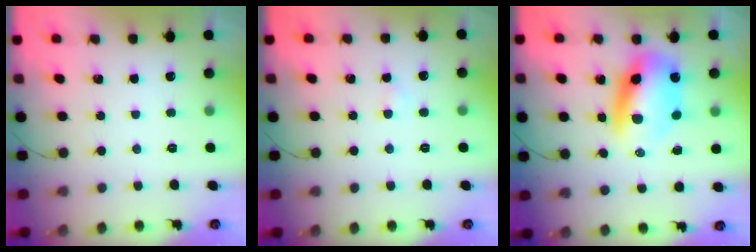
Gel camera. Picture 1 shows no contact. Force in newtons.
{"total": 2.0, "press": 1.8, "slide": 0.8}
{"total": 10.9, "press": 10.5, "slide": 2.9}